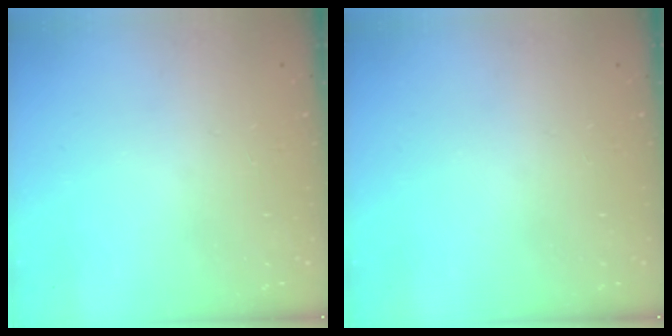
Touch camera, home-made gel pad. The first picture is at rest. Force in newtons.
{"total": 0.0}